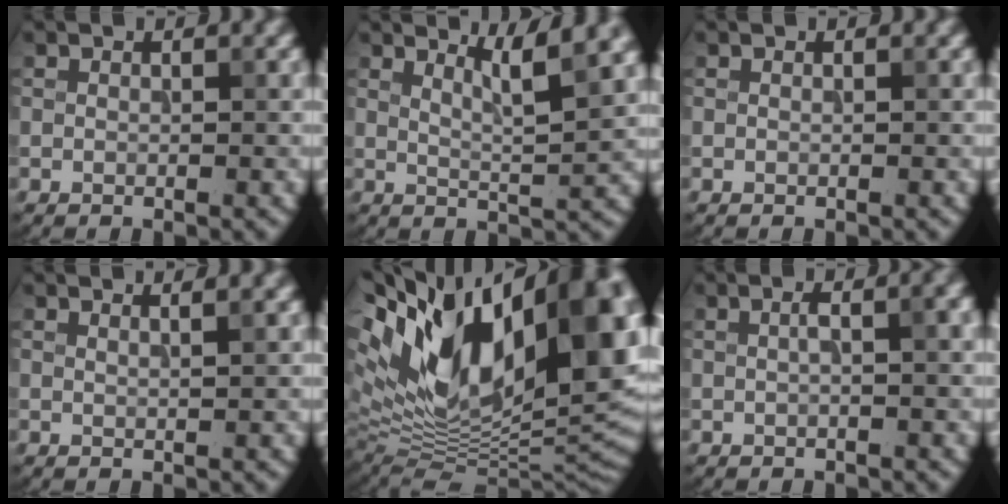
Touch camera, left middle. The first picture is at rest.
{"total": 4.3, "force": [2.9, 0.5, 3.1], "torque": [-0.040, 0.000, 0.052]}
{"total": 0.0}
{"total": 2.0, "force": [1.4, 0.7, 1.3], "torque": [-0.003, 0.010, -0.001]}
{"total": 19.7, "force": [5.0, 10.2, 16.1], "torque": [-0.254, -0.021, 0.114]}
{"total": 3.4, "force": [0.6, 1.2, 3.2], "torque": [-0.038, 0.012, 0.004]}